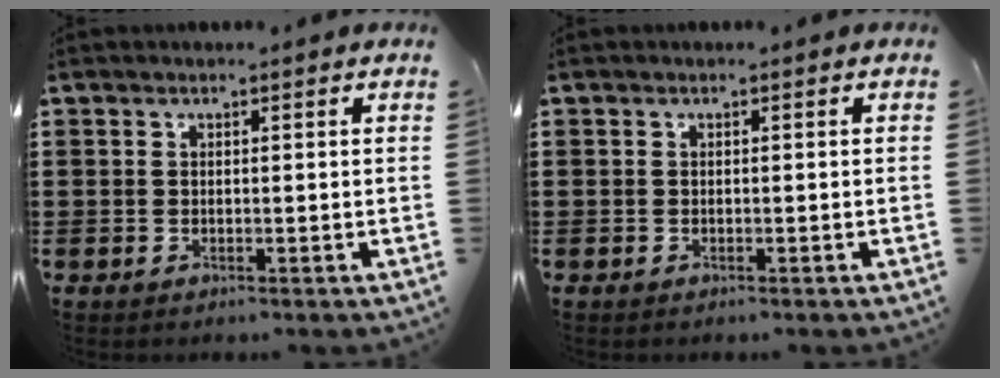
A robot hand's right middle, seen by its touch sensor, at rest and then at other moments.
{"total": 0.0}